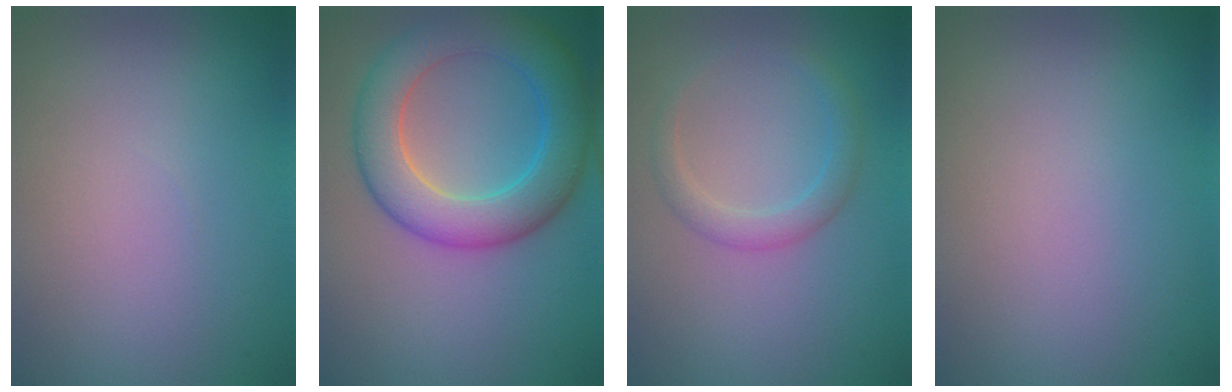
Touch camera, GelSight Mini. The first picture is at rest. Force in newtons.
{"total": 7.4, "press": 7.4, "slide": 0.3}
{"total": 2.1, "press": 2.1, "slide": 0.0}
{"total": 0.0}